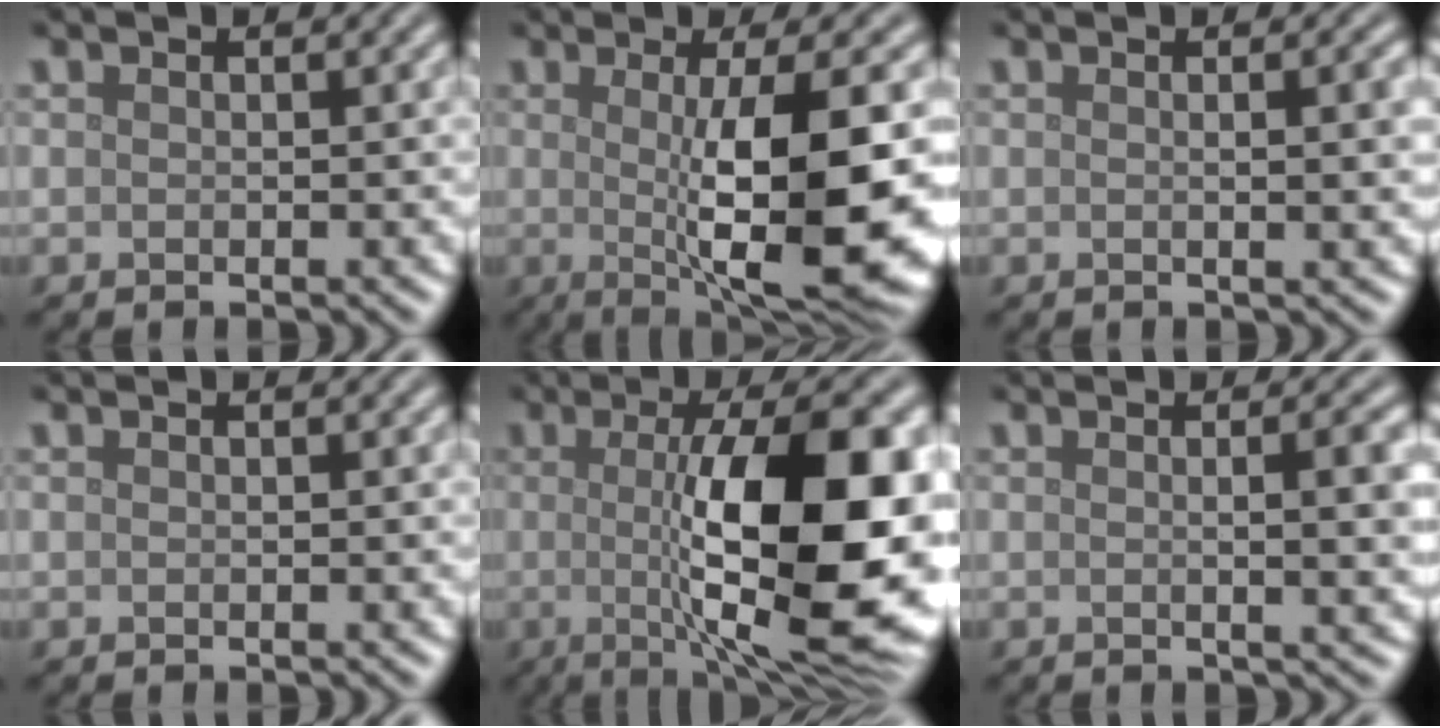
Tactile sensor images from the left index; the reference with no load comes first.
{"total": 12.1, "force": [-0.7, 2.6, 11.8], "torque": [-0.160, -0.010, -0.008]}
{"total": 3.1, "force": [0.3, 0.9, 3.0], "torque": [-0.032, 0.004, 0.001]}
{"total": 0.0}
{"total": 13.0, "force": [-0.3, 3.6, 12.5], "torque": [-0.163, -0.007, -0.008]}
{"total": 4.6, "force": [0.3, 1.4, 4.4], "torque": [-0.045, 0.008, 0.001]}